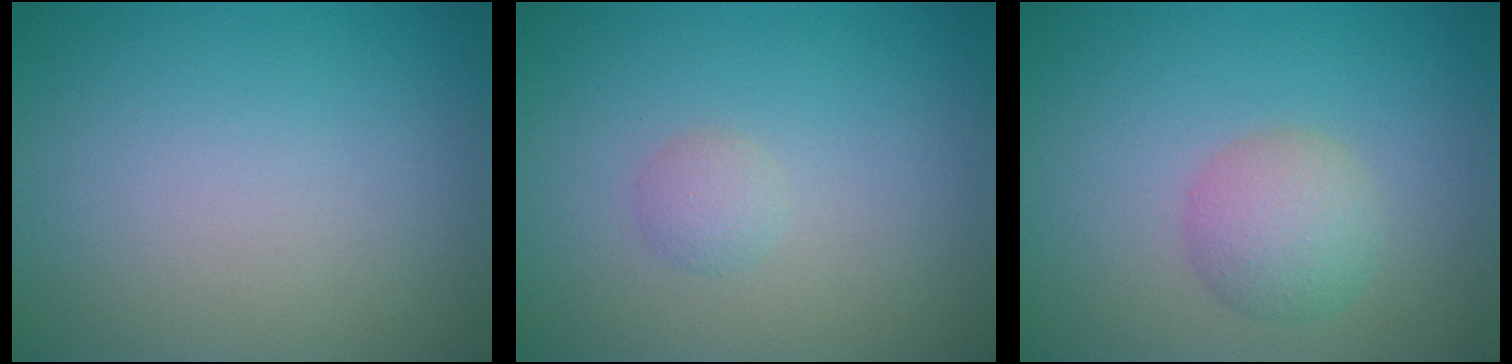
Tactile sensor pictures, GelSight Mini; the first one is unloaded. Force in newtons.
{"total": 1.1, "press": 1.1, "slide": 0.0}
{"total": 3.1, "press": 3.1, "slide": 0.0}